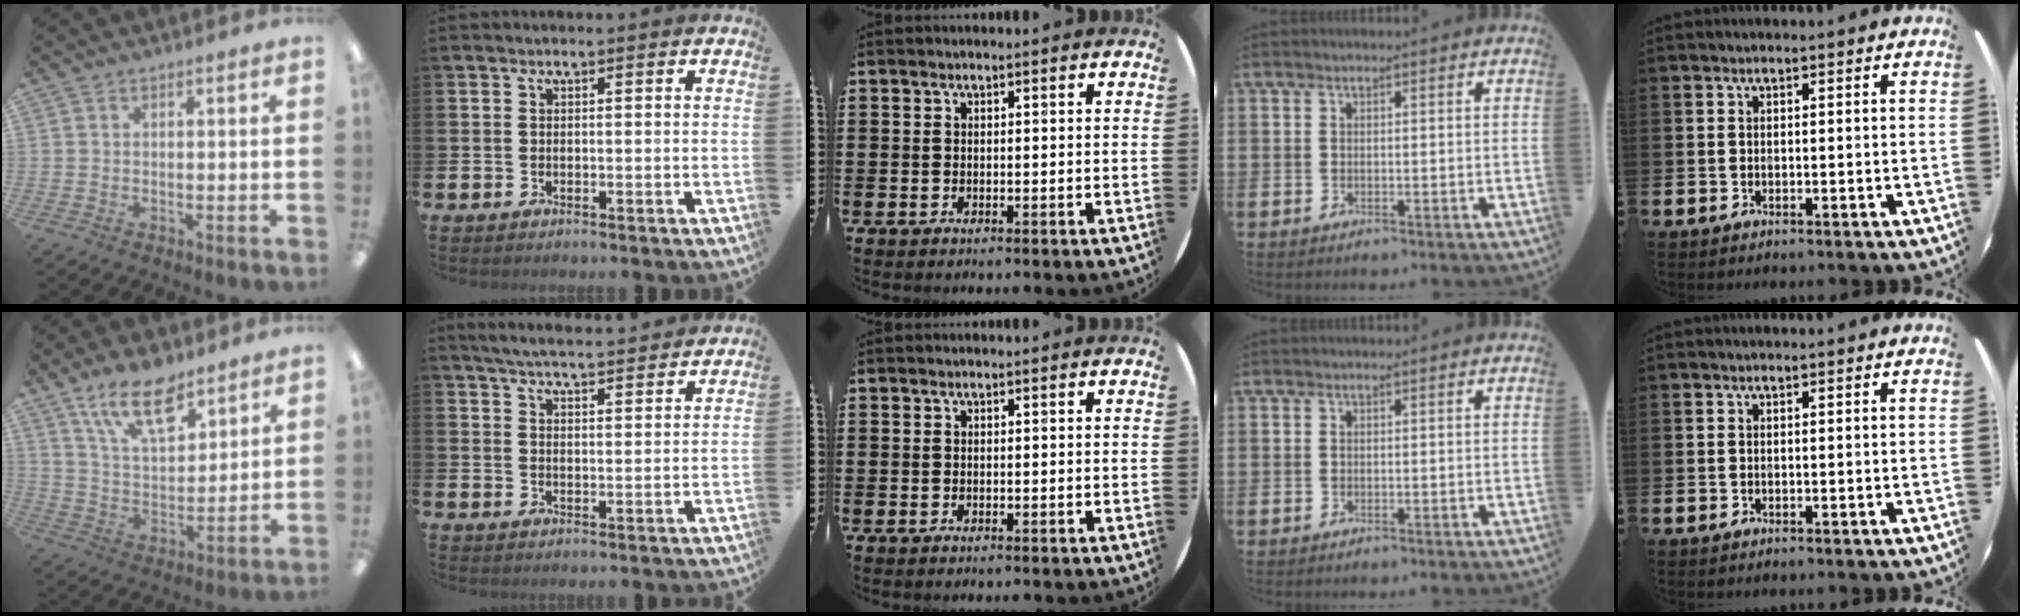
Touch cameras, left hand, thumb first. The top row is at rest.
{"thumb": {"total": 14.4, "force": [9.7, 6.5, 8.4], "torque": [-0.144, -0.041, 0.174]}, "index": {"total": 5.5, "force": [5.4, 0.1, 1.0], "torque": [-0.031, -0.035, 0.094]}}